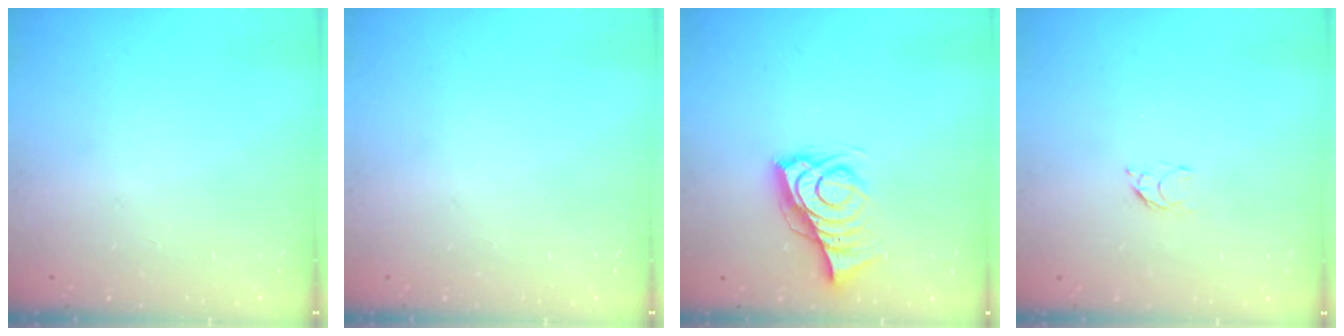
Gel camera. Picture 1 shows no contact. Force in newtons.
{"total": 0.0}
{"total": 9.2, "press": 8.9, "slide": 2.5}
{"total": 2.9, "press": 2.9, "slide": 0.2}